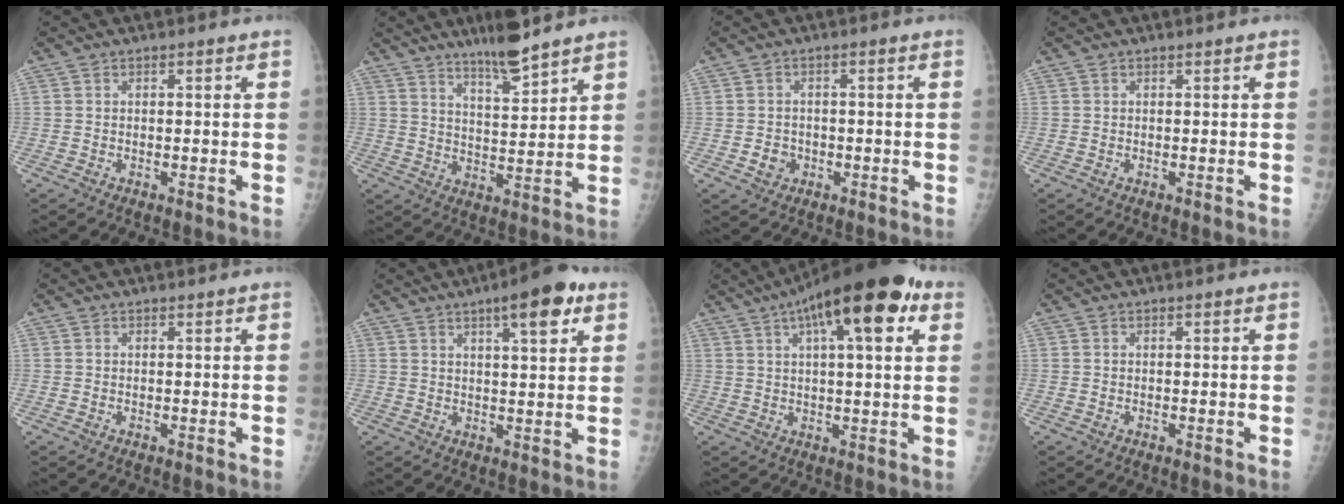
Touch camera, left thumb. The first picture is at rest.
{"total": 8.6, "force": [6.9, 1.0, 5.0], "torque": [-0.077, -0.050, 0.121]}
{"total": 3.0, "force": [-1.3, 2.6, 0.7], "torque": [0.002, 0.010, -0.018]}
{"total": 0.0}
{"total": 0.0}
{"total": 9.7, "force": [5.1, 2.6, 7.9], "torque": [-0.097, -0.013, 0.068]}
{"total": 18.1, "force": [8.1, 5.7, 15.1], "torque": [-0.216, 0.010, 0.117]}
{"total": 0.0}